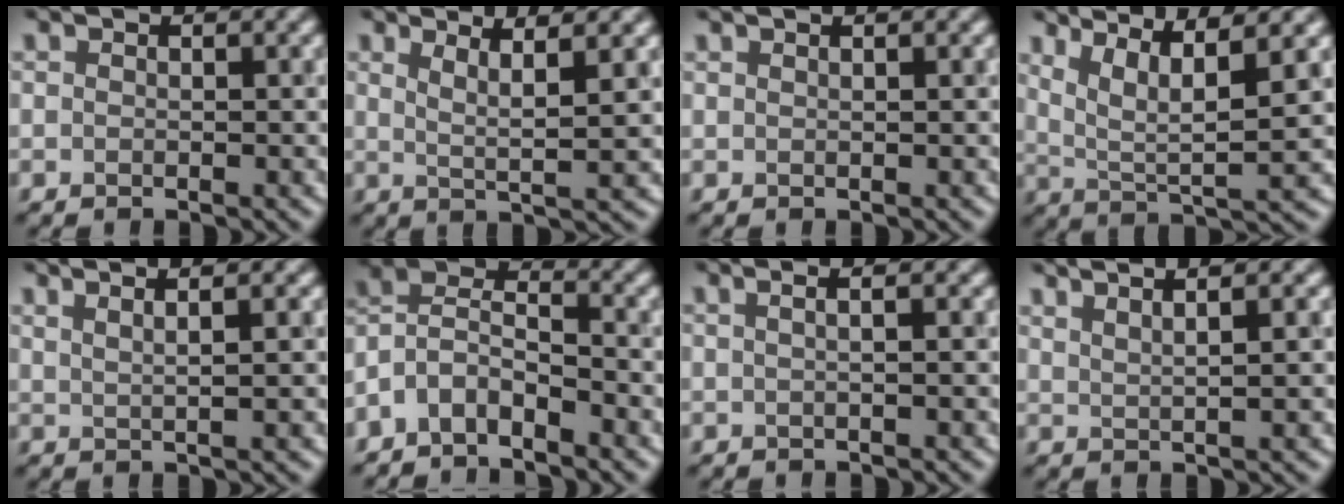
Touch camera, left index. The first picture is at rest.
{"total": 3.4, "force": [1.7, 0.3, 2.9], "torque": [-0.051, 0.001, 0.042]}
{"total": 1.9, "force": [1.3, 0.9, 1.1], "torque": [0.006, 0.006, -0.004]}
{"total": 6.6, "force": [3.6, 1.1, 5.5], "torque": [-0.096, 0.009, 0.080]}
{"total": 5.3, "force": [3.3, 1.8, 3.6], "torque": [-0.032, 0.039, 0.025]}
{"total": 4.0, "force": [-3.3, 1.5, 1.8], "torque": [-0.037, 0.010, -0.066]}
{"total": 3.4, "force": [1.3, 1.7, 2.6], "torque": [-0.010, 0.029, -0.014]}
{"total": 6.0, "force": [4.1, 1.9, 3.9], "torque": [-0.037, 0.042, 0.036]}